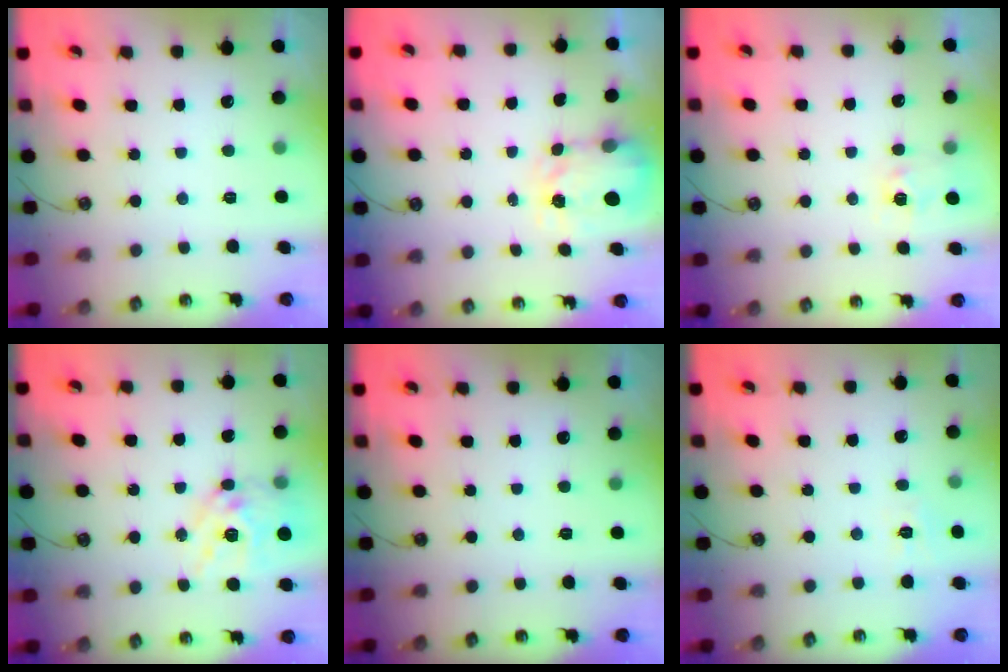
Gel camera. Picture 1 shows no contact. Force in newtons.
{"total": 3.7, "press": 3.7, "slide": 0.5}
{"total": 4.8, "press": 4.8, "slide": 0.6}
{"total": 14.5, "press": 14.4, "slide": 1.3}
{"total": 0.0}
{"total": 2.8, "press": 2.8, "slide": 0.5}